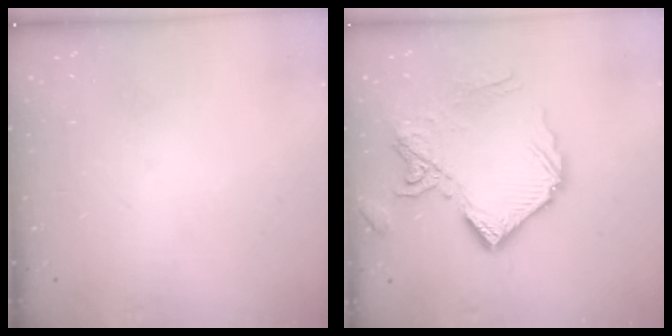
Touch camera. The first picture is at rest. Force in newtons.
{"total": 14.4, "press": 14.4, "slide": 0.9}